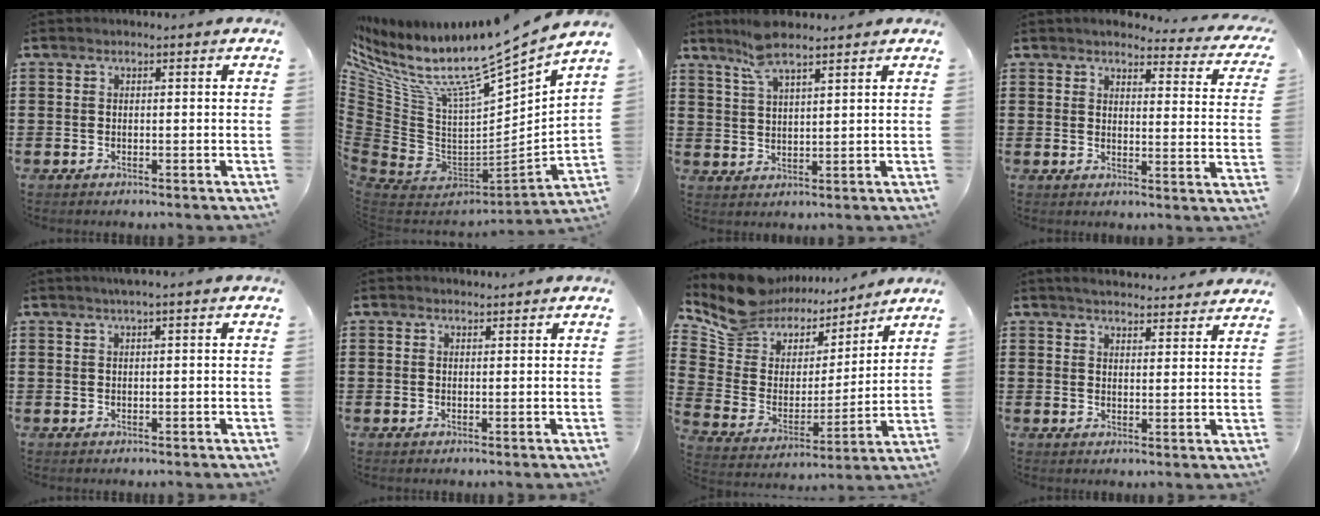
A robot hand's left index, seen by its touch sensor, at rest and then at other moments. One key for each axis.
{"total": 11.5, "fx": 9.0, "fy": 2.3, "fz": 6.8, "tx": -0.140, "ty": -0.077, "tz": 0.142}
{"total": 6.3, "fx": 5.0, "fy": 1.3, "fz": 3.6, "tx": -0.084, "ty": -0.003, "tz": 0.091}
{"total": 3.6, "fx": 3.4, "fy": 0.4, "fz": 1.1, "tx": -0.031, "ty": -0.023, "tz": 0.055}
{"total": 1.3, "fx": 0.7, "fy": -0.1, "fz": 1.0, "tx": -0.018, "ty": 0.000, "tz": 0.013}
{"total": 0.8, "fx": 0.8, "fy": 0.2, "fz": 0.1, "tx": -0.003, "ty": 0.001, "tz": 0.016}
{"total": 9.7, "fx": 8.3, "fy": 4.9, "fz": 1.1, "tx": -0.080, "ty": -0.057, "tz": 0.153}
{"total": 3.5, "fx": 3.5, "fy": 0.0, "fz": 0.4, "tx": -0.018, "ty": -0.013, "tz": 0.063}